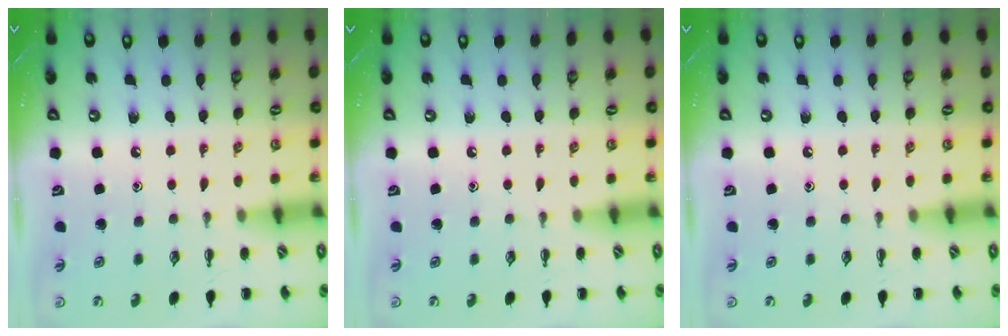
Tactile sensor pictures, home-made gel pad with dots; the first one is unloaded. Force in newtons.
{"total": 0.0}
{"total": 0.0}